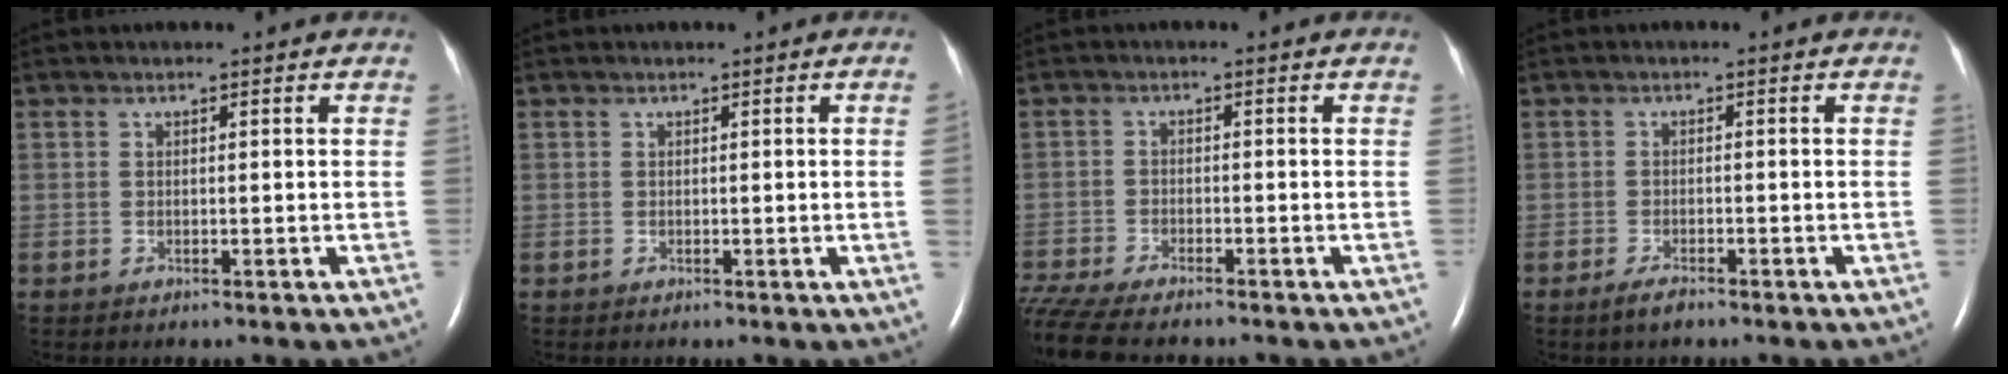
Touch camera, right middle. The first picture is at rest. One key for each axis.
{"total": 1.3, "fx": -0.1, "fy": -0.6, "fz": 1.2, "tx": -0.013, "ty": -0.001, "tz": -0.001}
{"total": 11.6, "fx": -9.9, "fy": 2.1, "fz": 5.6, "tx": -0.114, "ty": -0.016, "tz": -0.161}
{"total": 2.0, "fx": -1.6, "fy": 0.3, "fz": 1.2, "tx": -0.035, "ty": -0.006, "tz": -0.029}